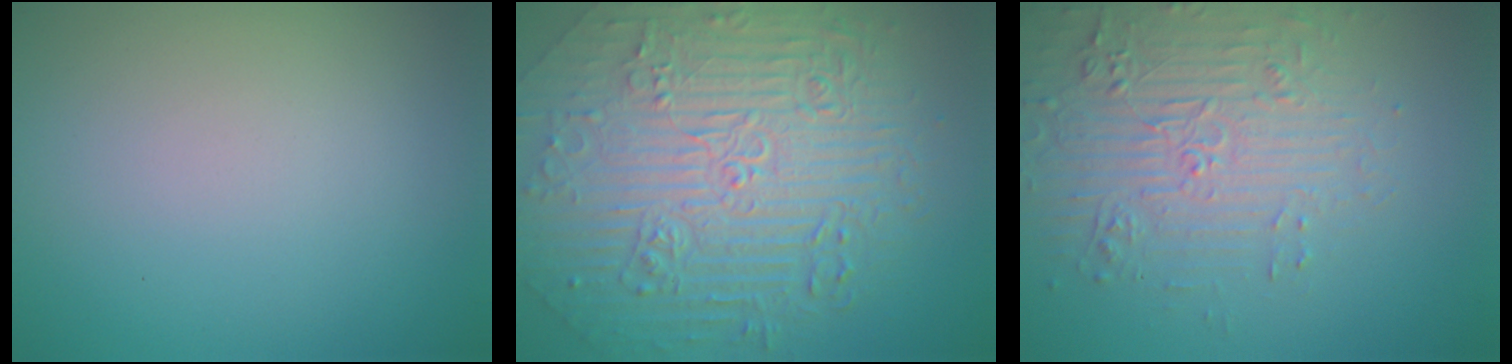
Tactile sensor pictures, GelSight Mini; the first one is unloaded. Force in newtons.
{"total": 11.2, "press": 7.5, "slide": 8.2}
{"total": 4.3, "press": 3.9, "slide": 1.7}